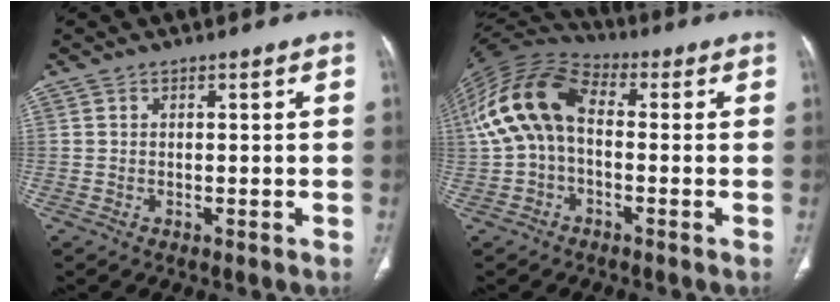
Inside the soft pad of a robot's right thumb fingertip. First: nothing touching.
{"total": 15.2, "force": [0.5, 9.5, 11.8], "torque": [-0.238, 0.042, 0.000]}